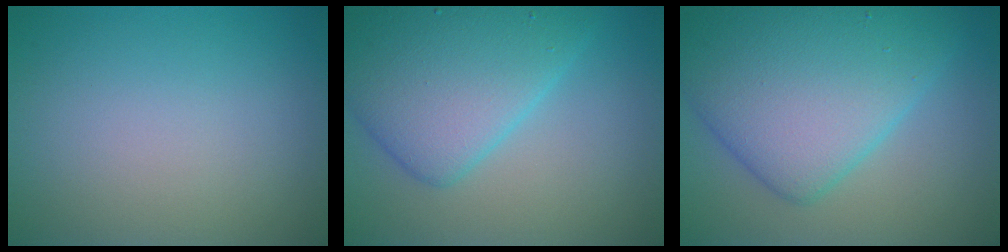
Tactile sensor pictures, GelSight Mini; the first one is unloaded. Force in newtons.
{"total": 7.6, "press": 7.6, "slide": 0.1}
{"total": 9.5, "press": 9.5, "slide": 0.2}